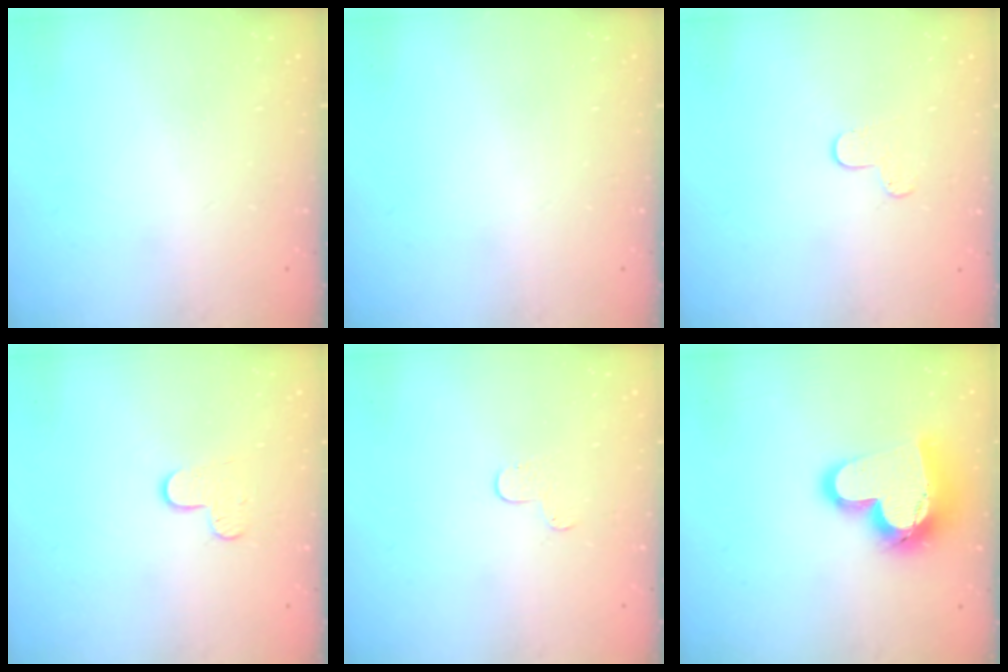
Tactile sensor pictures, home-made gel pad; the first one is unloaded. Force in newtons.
{"total": 0.0}
{"total": 4.0, "press": 3.9, "slide": 0.4}
{"total": 5.5, "press": 5.5, "slide": 0.4}
{"total": 4.1, "press": 4.1, "slide": 0.4}
{"total": 17.4, "press": 17.4, "slide": 1.3}